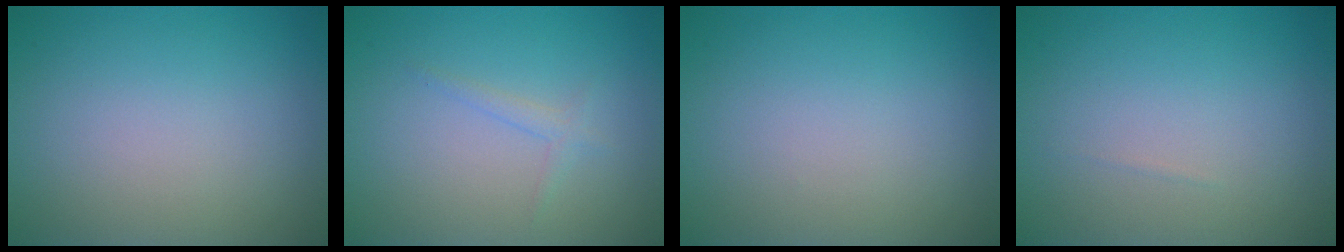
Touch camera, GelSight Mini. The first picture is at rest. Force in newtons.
{"total": 1.0, "press": 1.0, "slide": 0.1}
{"total": 0.0}
{"total": 0.0}